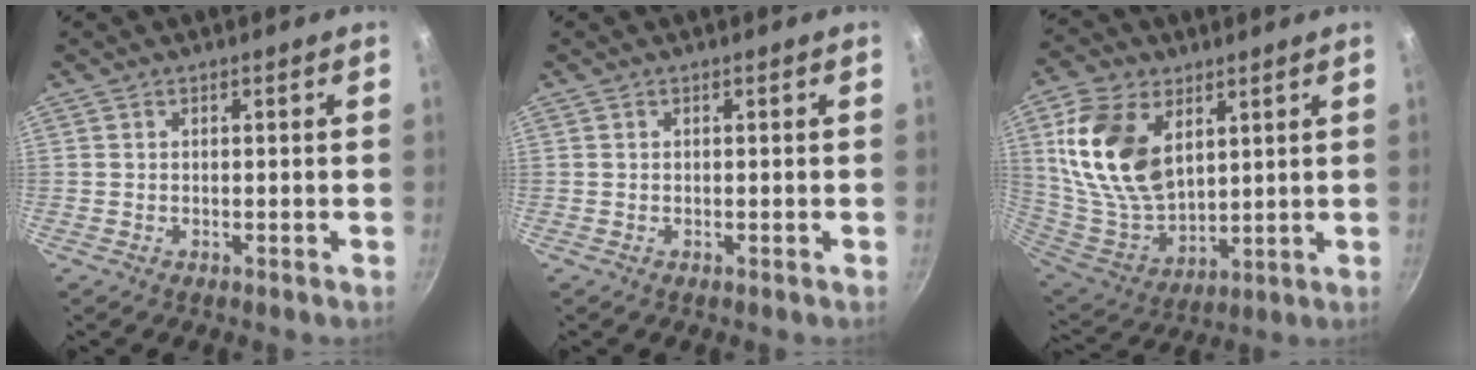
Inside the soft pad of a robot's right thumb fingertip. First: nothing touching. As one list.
[{"total": 0.0}, {"total": 18.7, "force": [6.3, 11.7, 13.1], "torque": [-0.234, -0.032, 0.135]}]